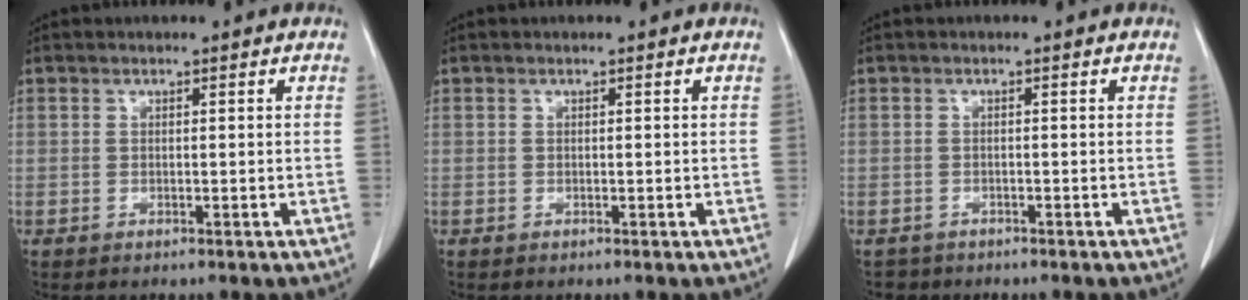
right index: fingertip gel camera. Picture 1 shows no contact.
{"total": 0.0}
{"total": 1.7, "force": [-1.4, 1.0, -0.4], "torque": [-0.003, 0.002, -0.023]}